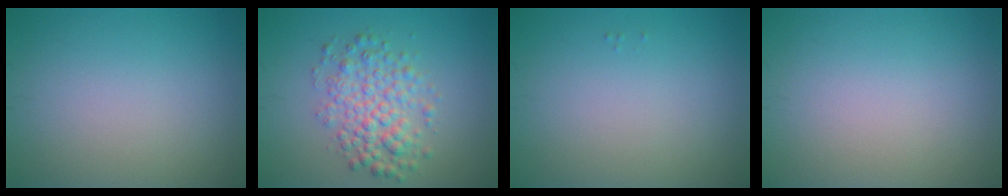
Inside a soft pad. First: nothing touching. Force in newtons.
{"total": 4.3, "press": 4.3, "slide": 0.1}
{"total": 0.0}
{"total": 0.0}